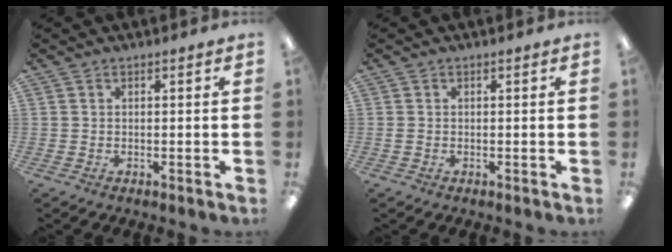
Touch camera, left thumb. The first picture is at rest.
{"total": 0.6, "force": [-0.1, 0.4, 0.5], "torque": [-0.009, 0.001, -0.003]}